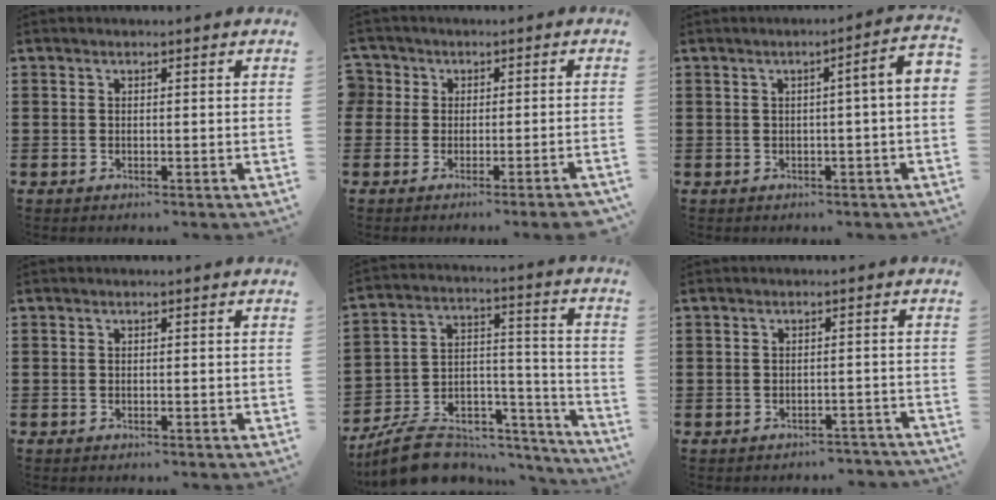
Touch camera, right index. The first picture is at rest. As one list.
[{"total": 2.0, "force": [-1.6, 1.1, 0.3], "torque": [-0.012, 0.007, -0.036]}, {"total": 3.4, "force": [-0.5, -0.1, 3.4], "torque": [-0.050, -0.007, -0.014]}, {"total": 0.0}, {"total": 9.5, "force": [-8.0, 3.8, 3.2], "torque": [-0.060, 0.021, -0.149]}, {"total": 2.0, "force": [-2.0, 0.4, 0.0], "torque": [-0.007, 0.000, -0.042]}]